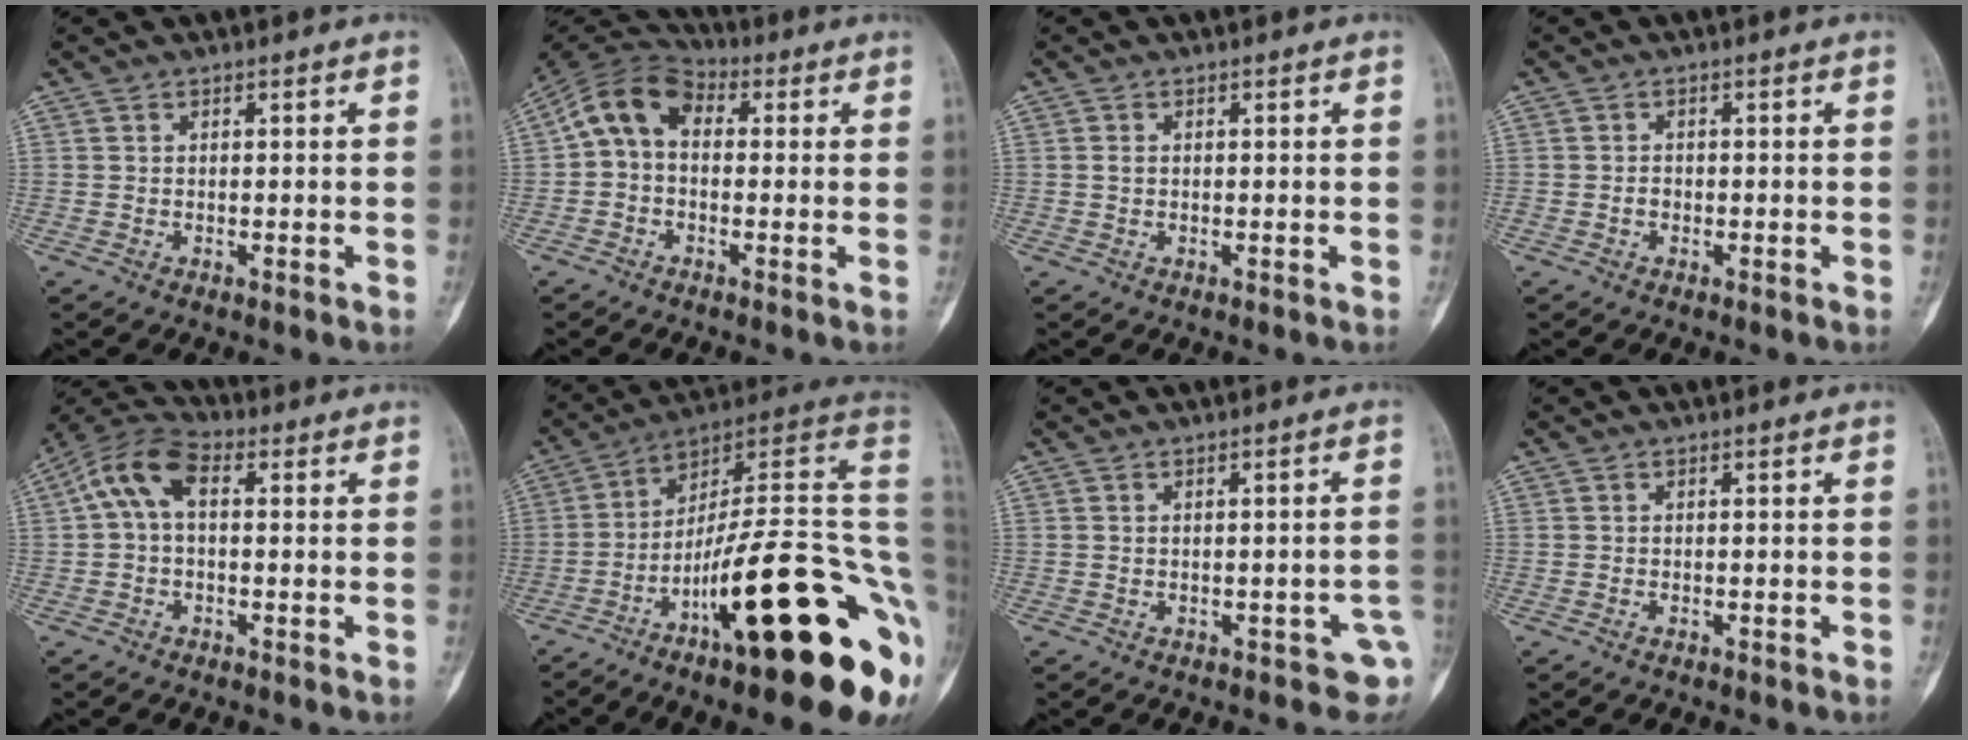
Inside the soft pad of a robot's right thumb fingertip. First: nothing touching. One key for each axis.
{"total": 9.7, "fx": 0.3, "fy": 7.1, "fz": 6.6, "tx": -0.108, "ty": 0.032, "tz": -0.013}
{"total": 0.9, "fx": -0.1, "fy": 0.8, "fz": 0.5, "tx": -0.005, "ty": 0.003, "tz": -0.004}
{"total": 1.3, "fx": -0.6, "fy": 1.1, "fz": 0.5, "tx": 0.002, "ty": 0.006, "tz": -0.012}
{"total": 8.9, "fx": 0.9, "fy": 5.5, "fz": 6.9, "tx": -0.129, "ty": 0.029, "tz": 0.005}
{"total": 28.6, "fx": -6.6, "fy": 6.6, "fz": 27.0, "tx": -0.304, "ty": 0.062, "tz": -0.103}
{"total": 4.4, "fx": -1.9, "fy": 2.7, "fz": 2.9, "tx": -0.010, "ty": 0.022, "tz": -0.020}
{"total": 0.7, "fx": -0.5, "fy": 0.4, "fz": 0.2, "tx": -0.001, "ty": 0.004, "tz": -0.010}